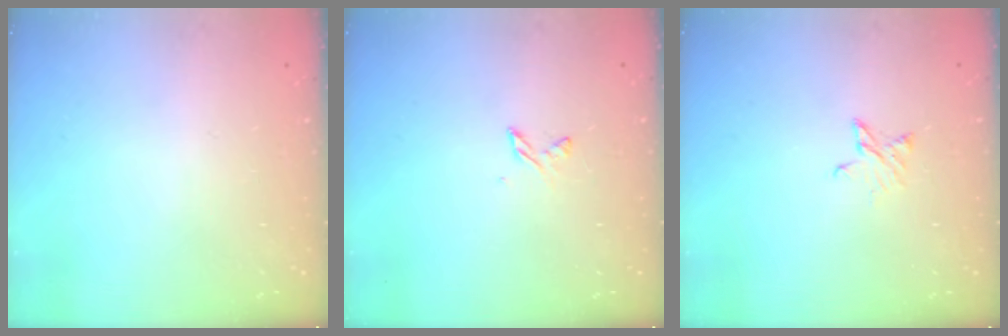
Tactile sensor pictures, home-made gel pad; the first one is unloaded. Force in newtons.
{"total": 3.0, "press": 2.9, "slide": 0.4}
{"total": 4.2, "press": 4.2, "slide": 0.5}